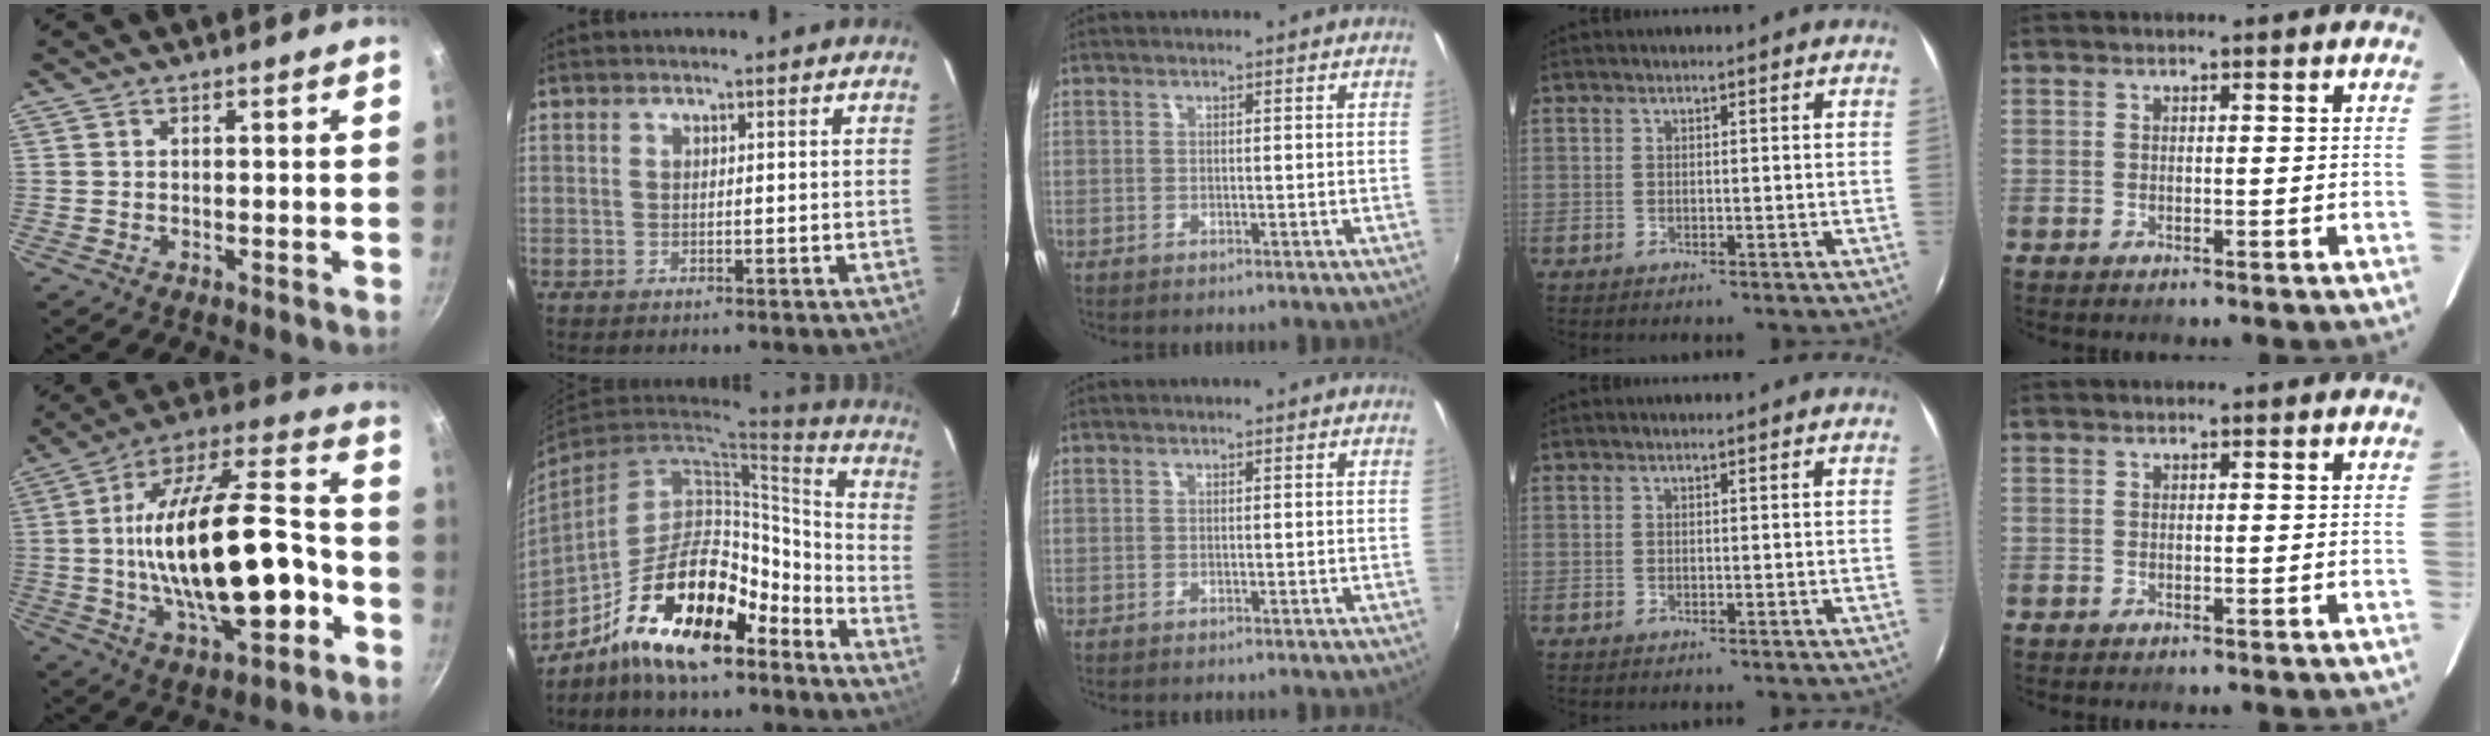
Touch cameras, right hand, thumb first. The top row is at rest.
{"thumb": {"total": 27.7, "force": [-4.5, 12.0, 24.6], "torque": [-0.406, 0.045, -0.063]}, "index": {"total": 18.4, "force": [-12.9, 6.7, 11.2], "torque": [-0.189, 0.033, -0.212]}}